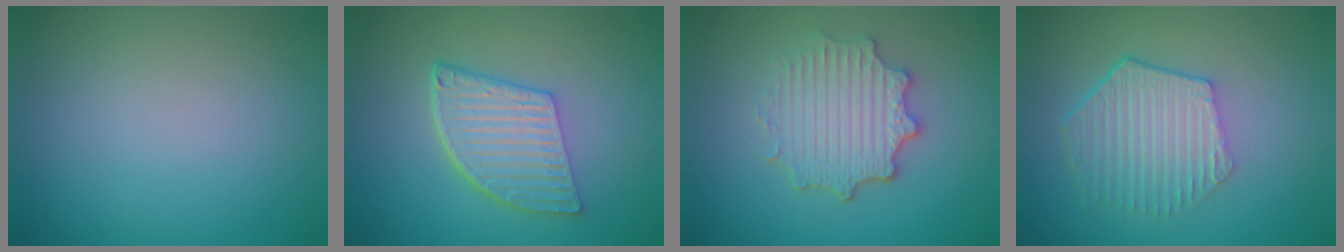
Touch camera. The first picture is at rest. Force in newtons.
{"total": 5.7, "press": 4.2, "slide": 3.9}
{"total": 4.5, "press": 3.8, "slide": 2.4}
{"total": 5.6, "press": 4.1, "slide": 3.7}